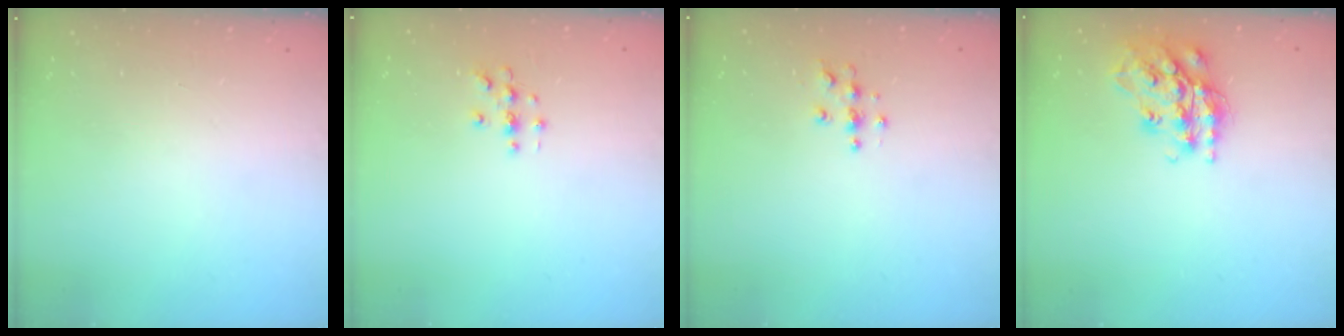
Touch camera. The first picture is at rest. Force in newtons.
{"total": 2.9, "press": 2.9, "slide": 0.3}
{"total": 3.8, "press": 3.8, "slide": 0.3}
{"total": 17.8, "press": 17.8, "slide": 1.3}